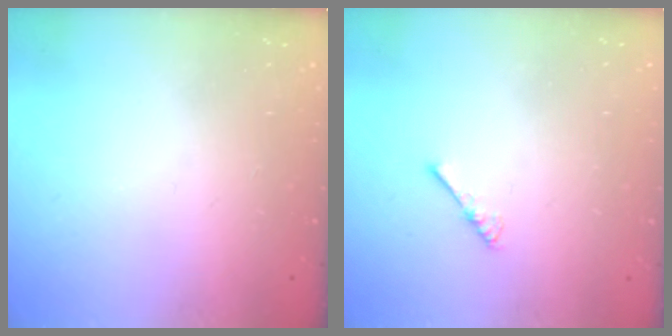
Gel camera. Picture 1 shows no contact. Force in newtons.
{"total": 1.8, "press": 1.7, "slide": 0.4}